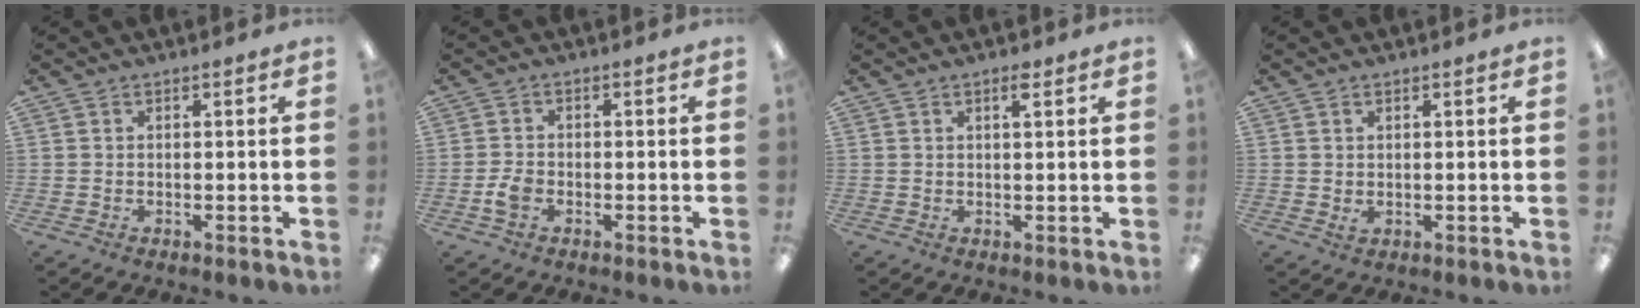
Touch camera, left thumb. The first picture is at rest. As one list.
[{"total": 3.3, "force": [-1.3, 2.1, 2.2], "torque": [-0.043, 0.005, -0.024]}, {"total": 2.2, "force": [1.4, 0.5, 1.6], "torque": [-0.027, -0.002, 0.022]}, {"total": 1.2, "force": [0.4, 0.6, 0.9], "torque": [-0.010, -0.004, 0.006]}]